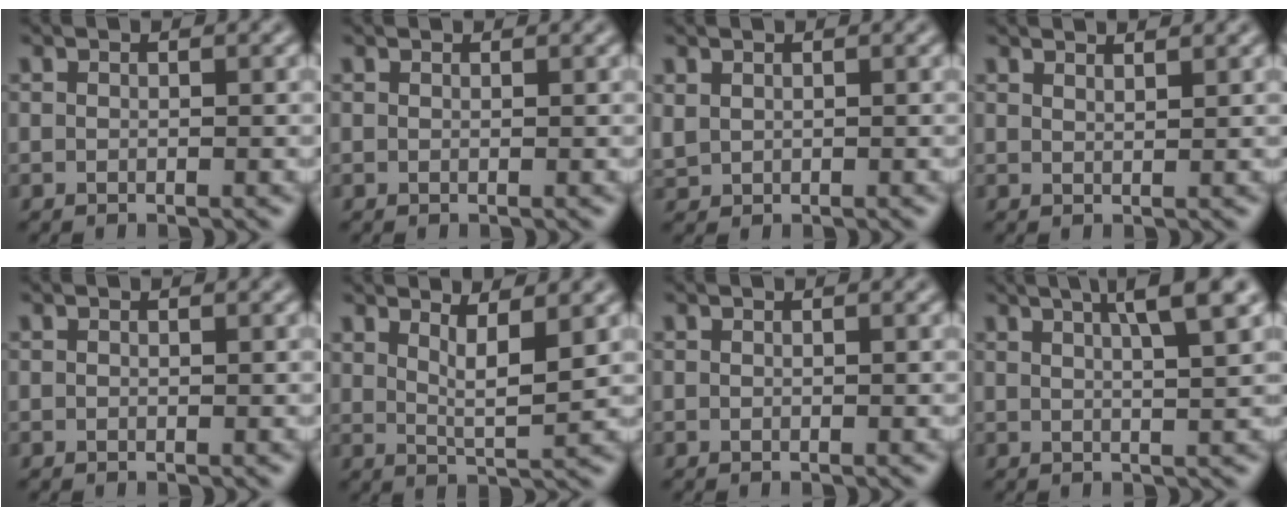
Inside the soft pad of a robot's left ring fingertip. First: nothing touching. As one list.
[{"total": 0.7, "force": [0.7, 0.0, 0.1], "torque": [-0.006, -0.004, 0.005]}, {"total": 0.7, "force": [0.6, 0.4, 0.3], "torque": [-0.012, -0.001, 0.017]}, {"total": 1.8, "force": [1.6, 0.4, 0.6], "torque": [0.001, 0.004, 0.014]}, {"total": 0.0}, {"total": 3.0, "force": [1.7, 0.7, 2.3], "torque": [-0.038, -0.012, 0.032]}, {"total": 0.0}, {"total": 5.5, "force": [2.9, 1.1, 4.5], "torque": [-0.044, 0.023, 0.025]}]